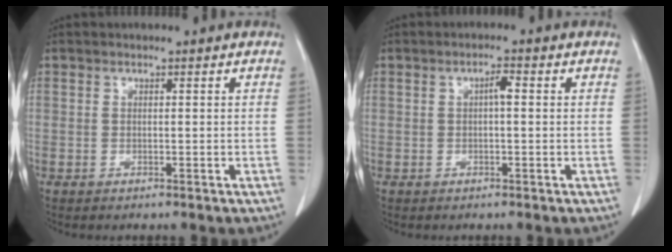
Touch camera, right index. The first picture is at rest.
{"total": 2.0, "force": [0.3, 0.4, 1.9], "torque": [-0.030, 0.005, 0.004]}